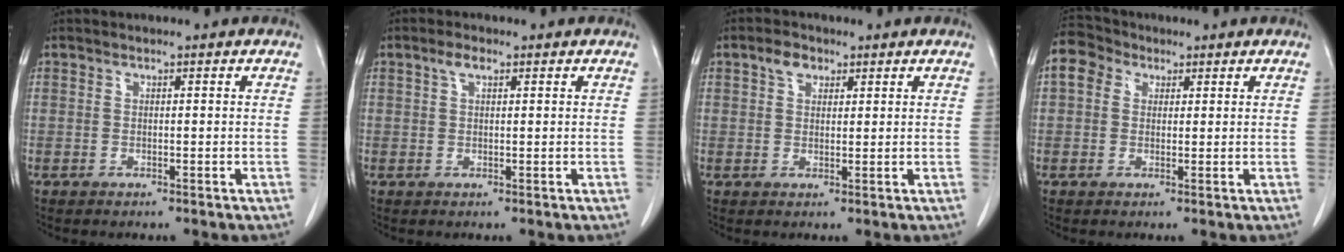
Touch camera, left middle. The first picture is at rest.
{"total": 2.0, "force": [1.1, 0.7, 1.5], "torque": [-0.034, 0.008, 0.022]}
{"total": 2.7, "force": [1.6, 1.8, 1.4], "torque": [-0.029, 0.008, 0.029]}
{"total": 4.6, "force": [1.8, 3.7, 2.1], "torque": [-0.047, 0.024, 0.034]}